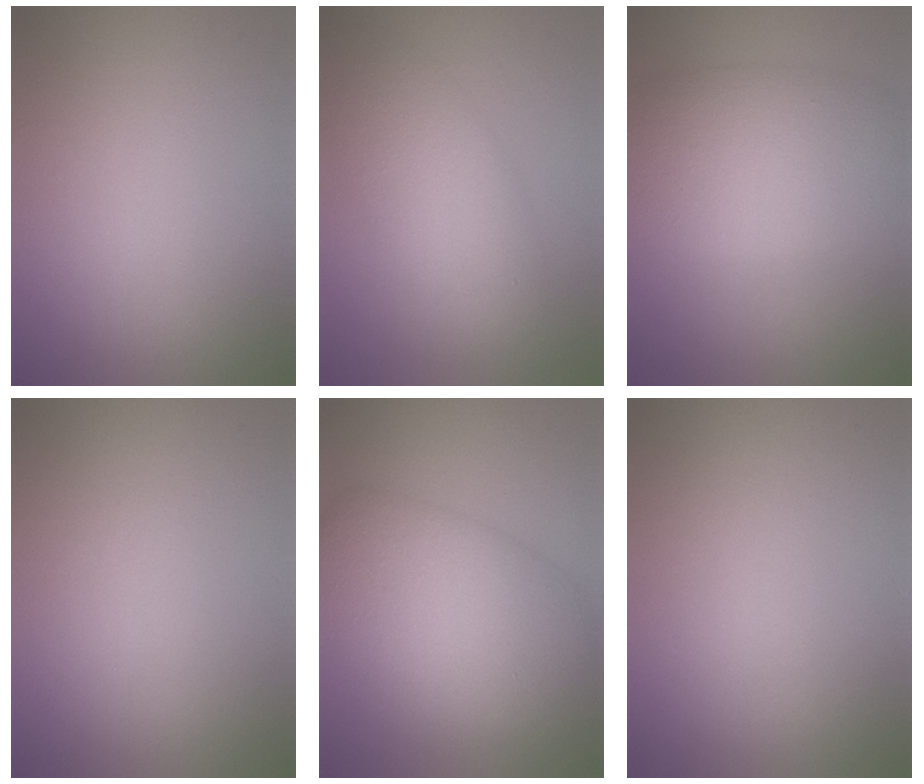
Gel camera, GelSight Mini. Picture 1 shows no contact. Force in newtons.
{"total": 5.3, "press": 5.3, "slide": 0.4}
{"total": 8.5, "press": 8.5, "slide": 0.3}
{"total": 0.0}
{"total": 10.6, "press": 10.6, "slide": 0.4}
{"total": 0.0}